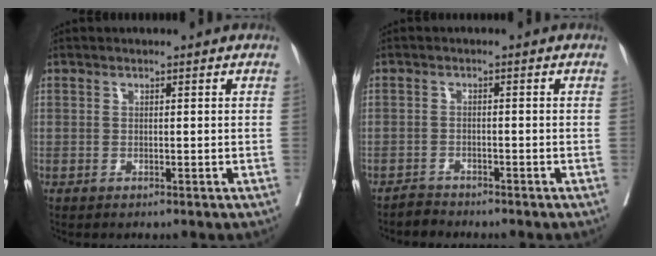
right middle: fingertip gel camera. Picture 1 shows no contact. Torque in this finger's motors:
{"motor_torque": [0.08, -0.06, 0.00, 0.01]}